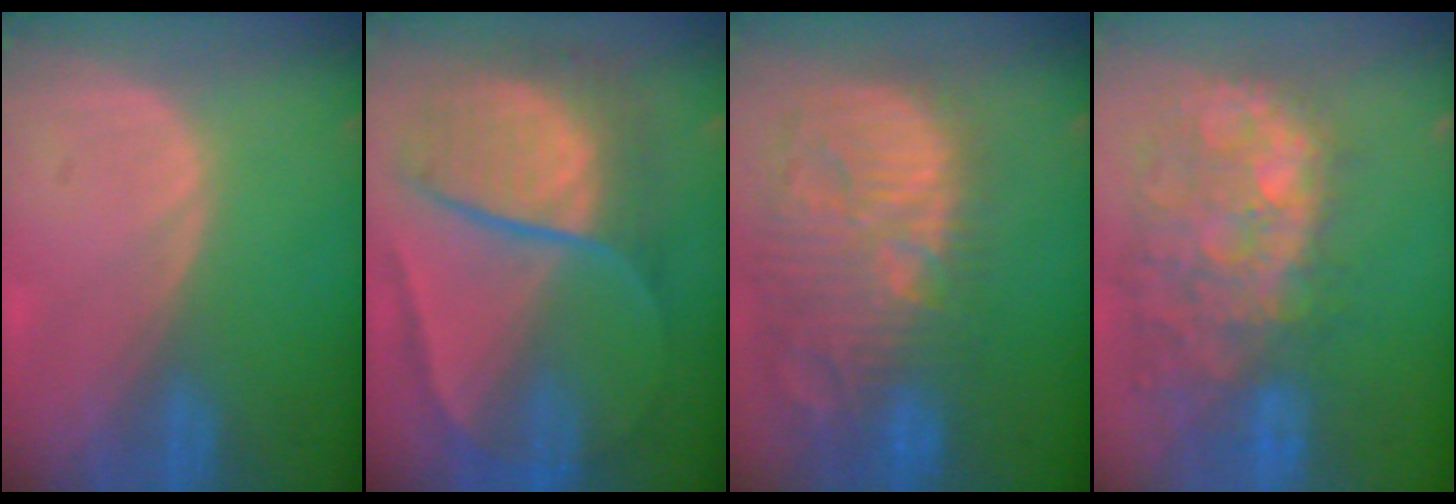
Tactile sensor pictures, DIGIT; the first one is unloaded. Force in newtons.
{"total": 10.8, "press": 10.7, "slide": 1.0}
{"total": 14.8, "press": 12.8, "slide": 7.3}
{"total": 13.2, "press": 11.6, "slide": 6.2}